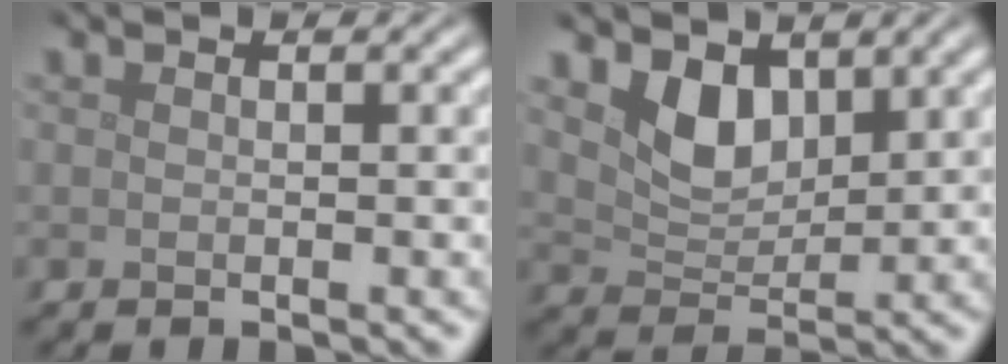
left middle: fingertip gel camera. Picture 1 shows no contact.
{"total": 3.3, "force": [2.0, 1.9, 1.8], "torque": [-0.045, -0.010, 0.038]}